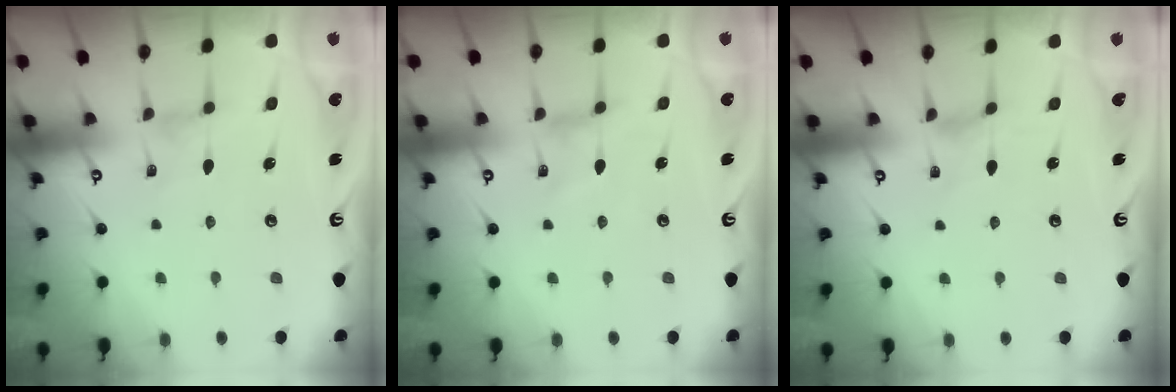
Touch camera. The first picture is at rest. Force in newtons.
{"total": 1.5, "press": 1.5, "slide": 0.3}
{"total": 0.0}